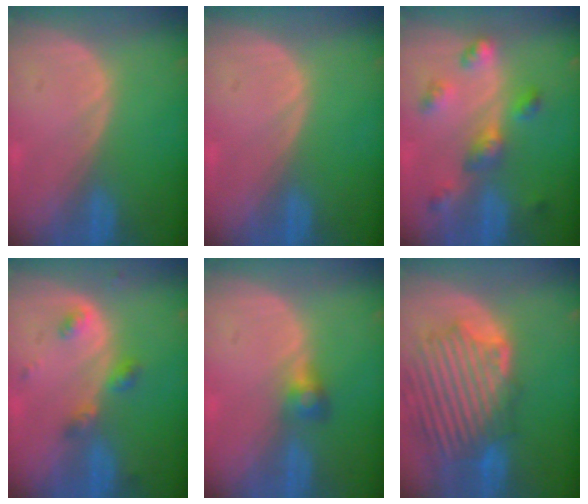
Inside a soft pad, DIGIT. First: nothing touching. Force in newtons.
{"total": 0.0}
{"total": 6.3, "press": 5.7, "slide": 2.7}
{"total": 3.8, "press": 3.7, "slide": 1.1}
{"total": 2.6, "press": 2.5, "slide": 0.2}
{"total": 11.7, "press": 11.1, "slide": 3.8}